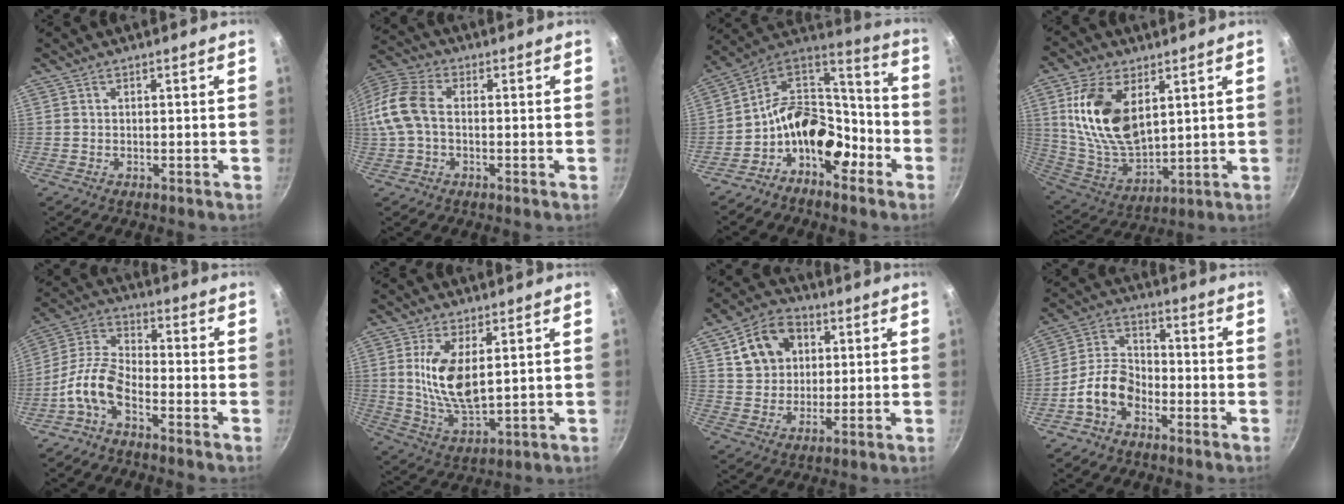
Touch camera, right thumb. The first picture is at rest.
{"total": 11.9, "force": [0.1, 7.7, 9.2], "torque": [-0.198, 0.028, -0.017]}
{"total": 15.9, "force": [-7.4, 10.2, 9.7], "torque": [-0.106, 0.087, -0.151]}
{"total": 17.7, "force": [5.5, 10.1, 13.4], "torque": [-0.241, -0.033, 0.119]}
{"total": 9.0, "force": [-4.8, 3.9, 6.6], "torque": [-0.142, 0.046, -0.112]}
{"total": 11.2, "force": [2.4, 5.0, 9.7], "torque": [-0.187, -0.023, 0.056]}
{"total": 11.9, "force": [4.0, 9.3, 6.4], "torque": [-0.092, 0.005, 0.064]}
{"total": 9.0, "force": [-4.5, 5.7, 5.3], "torque": [-0.084, 0.045, -0.099]}